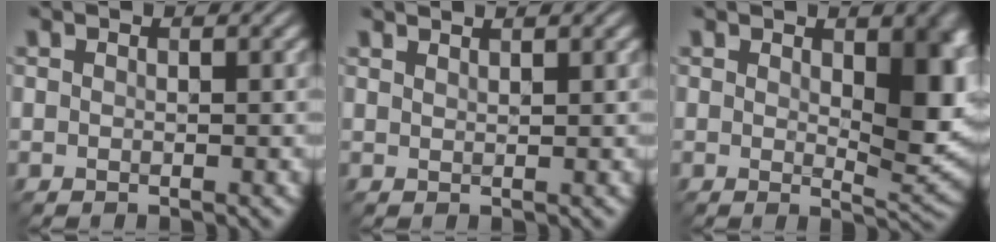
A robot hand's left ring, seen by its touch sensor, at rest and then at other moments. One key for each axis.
{"total": 1.6, "fx": 1.4, "fy": 0.3, "fz": 0.7, "tx": 0.003, "ty": -0.001, "tz": 0.012}
{"total": 7.7, "fx": 1.3, "fy": 3.3, "fz": 6.9, "tx": -0.090, "ty": -0.010, "tz": 0.031}